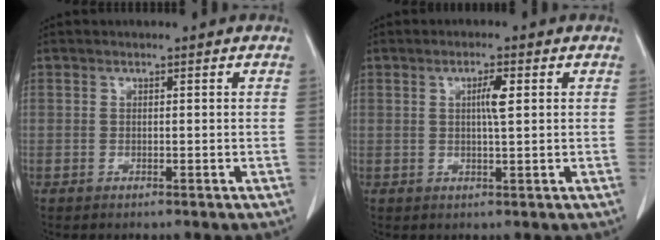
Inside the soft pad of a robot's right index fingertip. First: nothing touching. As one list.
[{"total": 2.9, "force": [0.8, 0.2, 2.8], "torque": [-0.051, 0.000, 0.013]}]